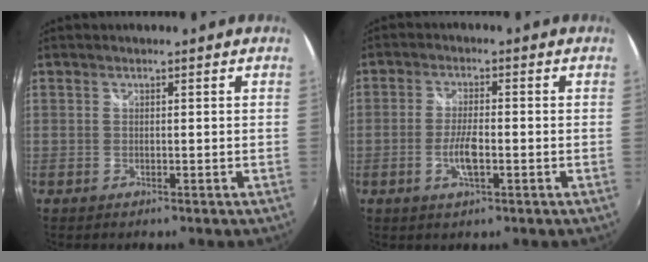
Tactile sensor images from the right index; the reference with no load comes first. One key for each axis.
{"total": 4.8, "fx": -1.6, "fy": 1.3, "fz": 4.3, "tx": -0.090, "ty": -0.004, "tz": -0.030}